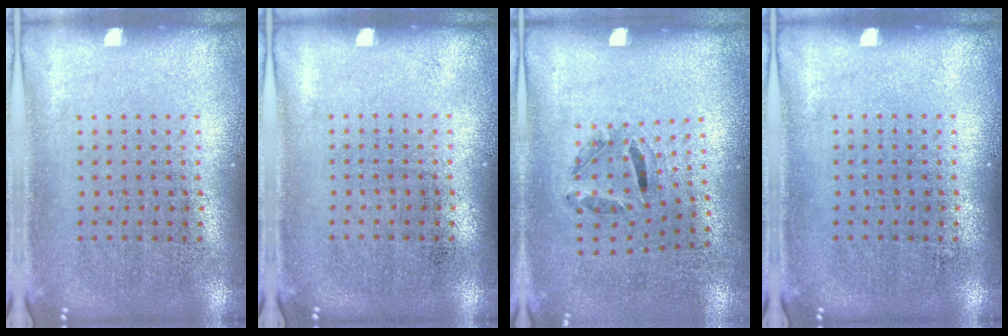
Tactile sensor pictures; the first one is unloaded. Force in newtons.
{"total": 0.0}
{"total": 1.3, "press": 0.7, "slide": 1.1}
{"total": 0.0}